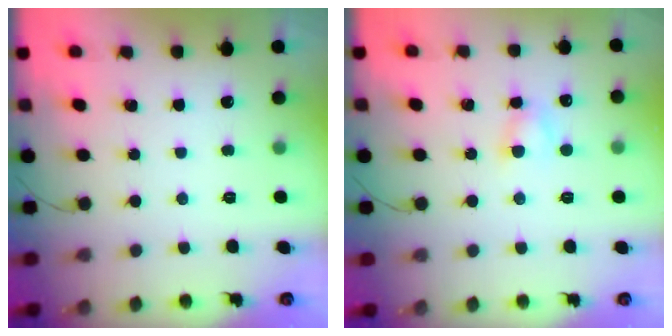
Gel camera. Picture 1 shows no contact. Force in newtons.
{"total": 3.9, "press": 3.7, "slide": 1.1}